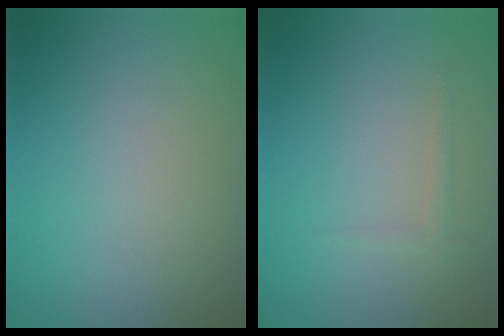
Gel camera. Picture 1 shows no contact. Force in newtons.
{"total": 0.9, "press": 0.9, "slide": 0.0}